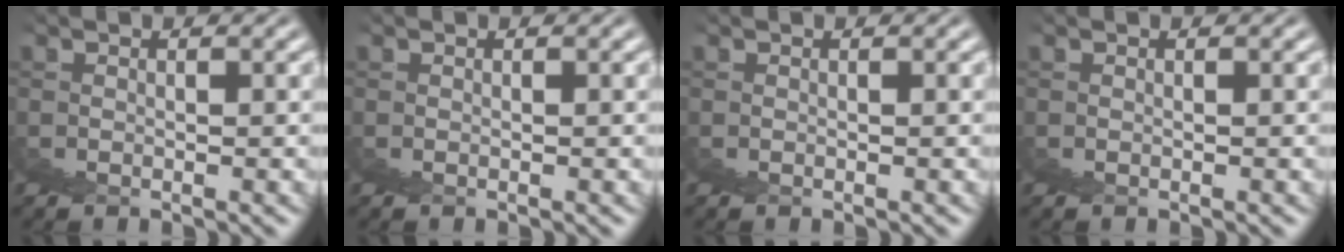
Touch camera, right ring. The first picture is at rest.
{"total": 0.0}
{"total": 0.0}
{"total": 0.0}